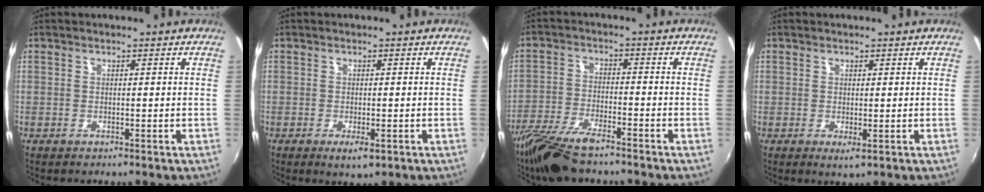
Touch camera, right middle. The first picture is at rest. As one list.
[{"total": 2.8, "force": [-1.2, 1.0, 2.4], "torque": [-0.044, -0.009, -0.016]}, {"total": 10.9, "force": [-8.8, 2.5, 6.0], "torque": [-0.138, -0.026, -0.169]}, {"total": 1.3, "force": [0.2, 0.8, 1.0], "torque": [-0.019, -0.003, 0.004]}]